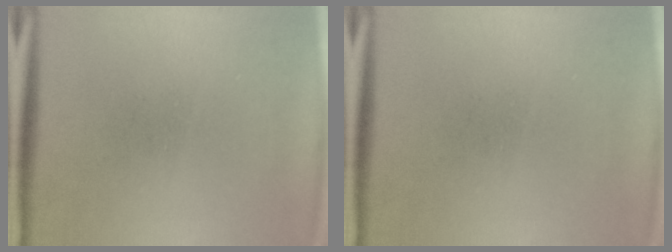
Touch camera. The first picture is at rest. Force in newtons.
{"total": 0.0}